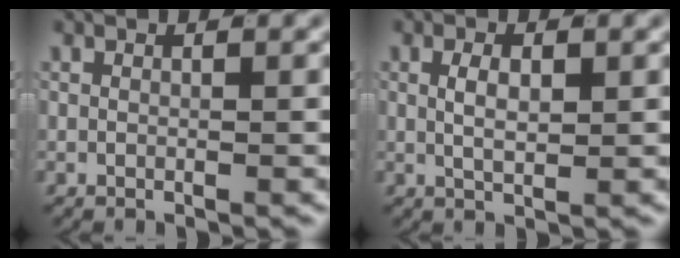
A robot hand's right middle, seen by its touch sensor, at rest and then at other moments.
{"total": 2.4, "force": [0.3, 0.9, 2.2], "torque": [-0.032, -0.003, 0.009]}